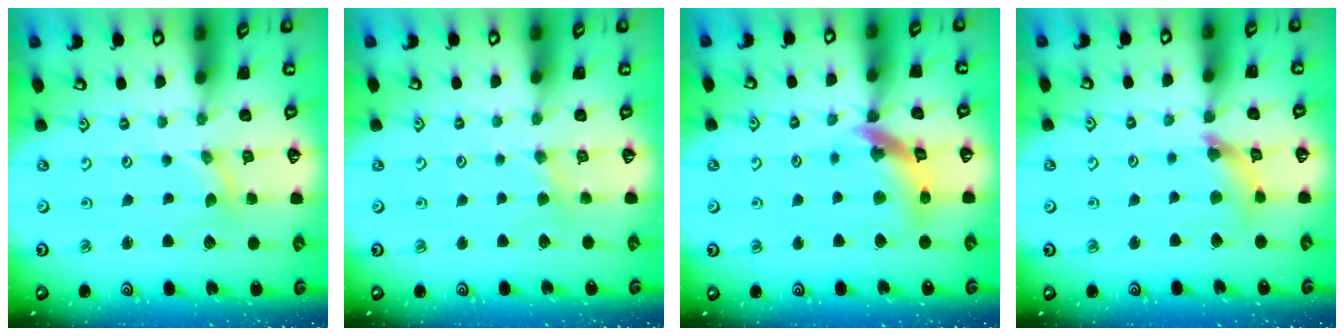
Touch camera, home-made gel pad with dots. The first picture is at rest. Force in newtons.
{"total": 2.4, "press": 2.4, "slide": 0.3}
{"total": 14.3, "press": 14.1, "slide": 2.0}
{"total": 7.8, "press": 7.7, "slide": 0.7}